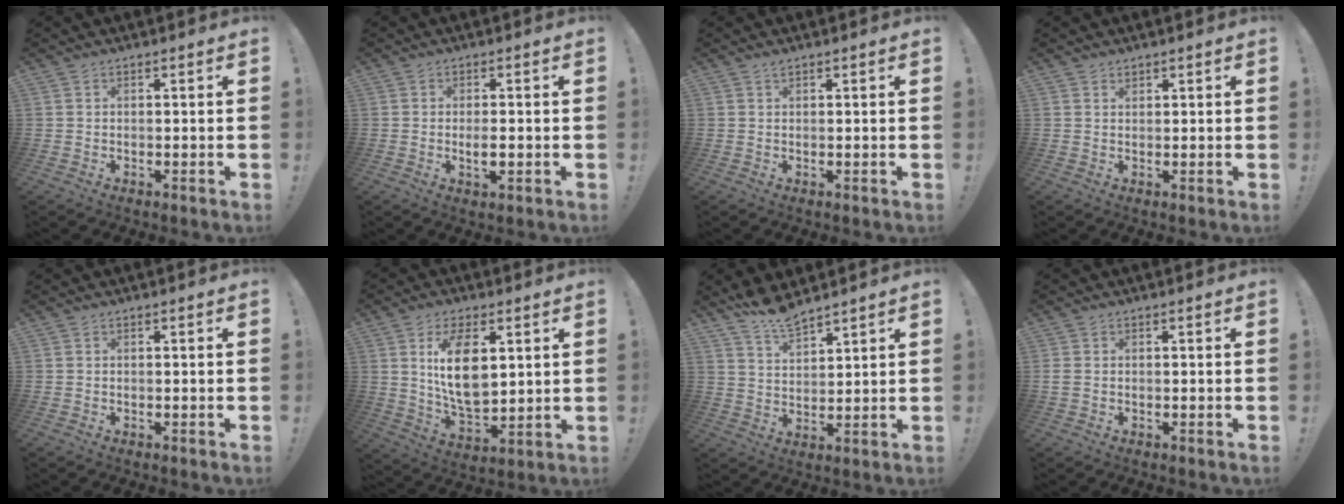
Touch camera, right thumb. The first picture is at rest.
{"total": 3.2, "force": [-0.5, 0.8, 3.0], "torque": [-0.051, -0.005, -0.012]}
{"total": 0.8, "force": [0.7, 0.0, 0.4], "torque": [-0.001, -0.003, 0.012]}
{"total": 1.1, "force": [1.0, 0.5, 0.2], "torque": [-0.001, -0.006, 0.019]}
{"total": 0.0}
{"total": 14.5, "force": [4.5, 7.8, 11.3], "torque": [-0.203, -0.020, 0.077]}
{"total": 8.0, "force": [7.3, 1.6, 2.8], "torque": [-0.062, -0.048, 0.135]}
{"total": 1.1, "force": [0.2, 0.8, 0.7], "torque": [-0.022, 0.006, 0.005]}